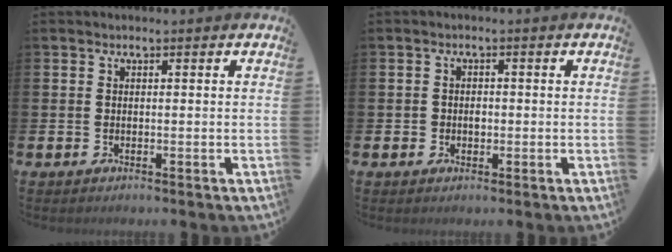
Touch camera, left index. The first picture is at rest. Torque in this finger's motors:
{"motor_torque": [0.07, 0.15, -0.02, 0.00]}